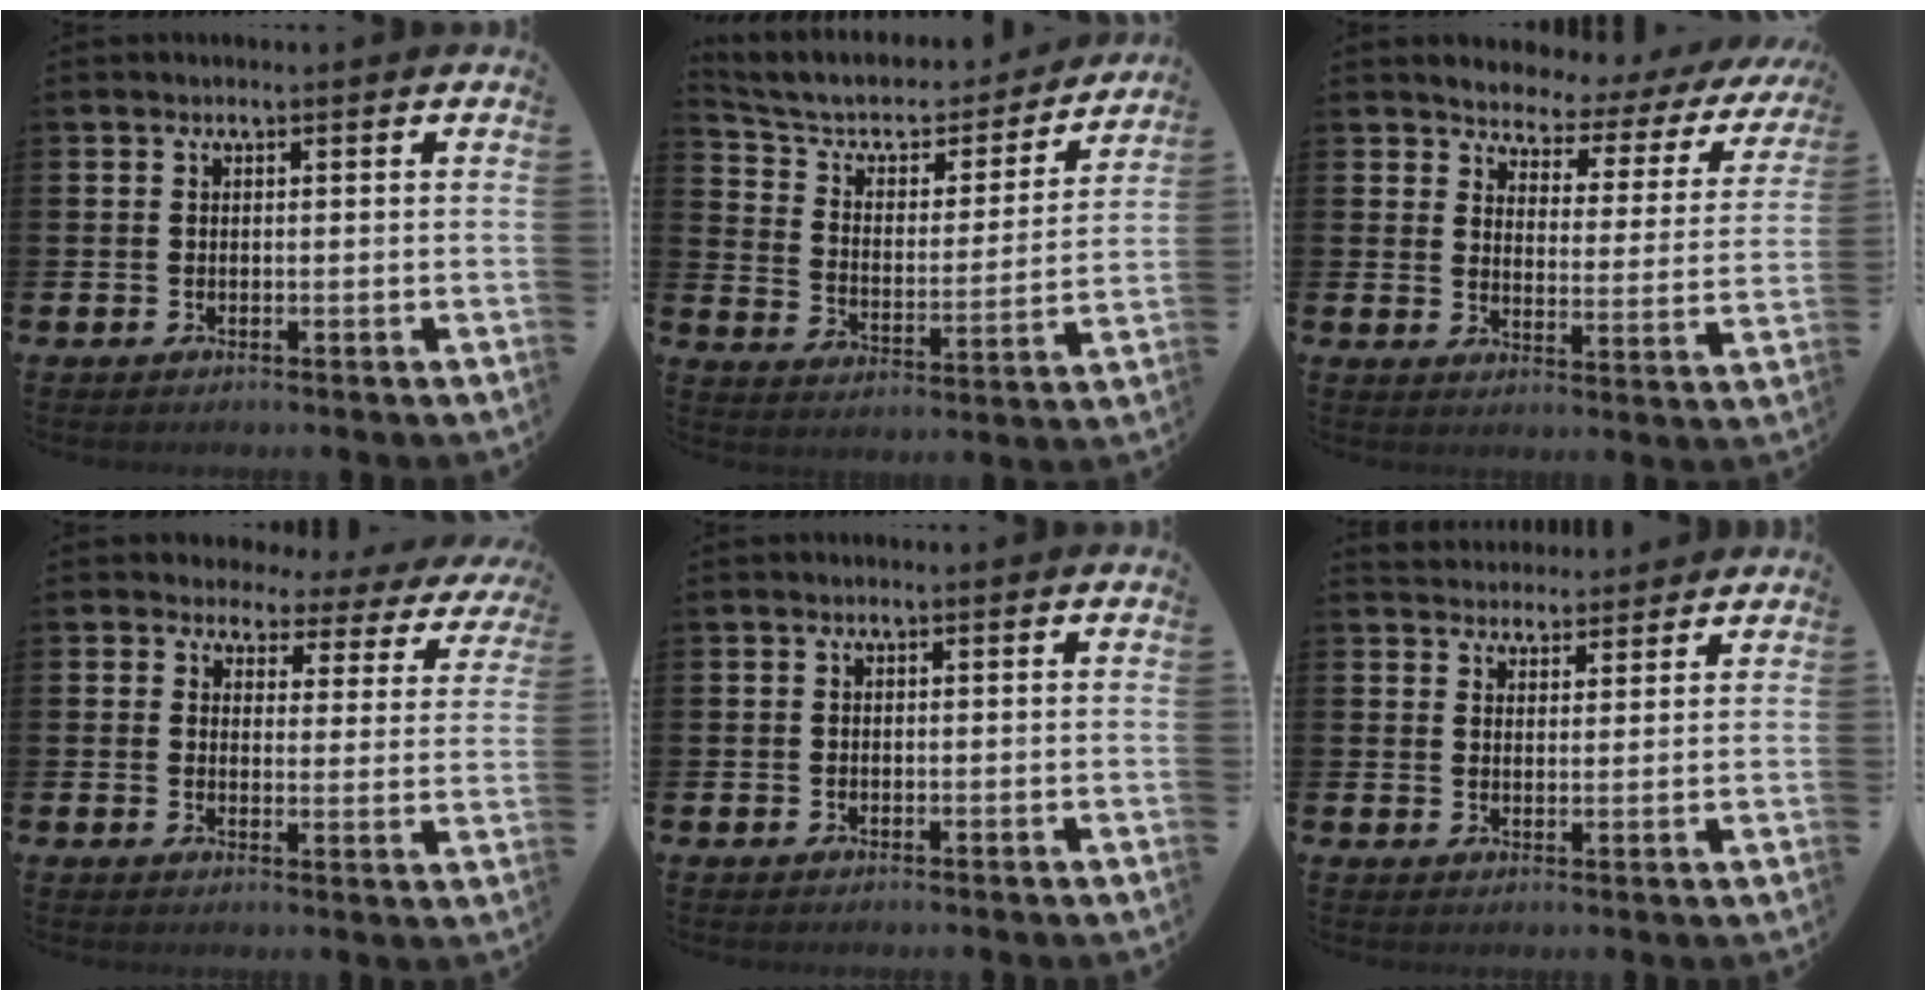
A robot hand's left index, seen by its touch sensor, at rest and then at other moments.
{"total": 7.6, "force": [6.5, 3.0, 2.6], "torque": [-0.083, -0.047, 0.108]}
{"total": 3.7, "force": [3.4, 1.4, 0.3], "torque": [-0.032, -0.038, 0.049]}
{"total": 2.4, "force": [1.7, 1.7, 0.2], "torque": [-0.021, -0.022, 0.021]}
{"total": 0.0}
{"total": 3.7, "force": [3.6, 1.0, -0.4], "torque": [0.001, -0.019, 0.065]}